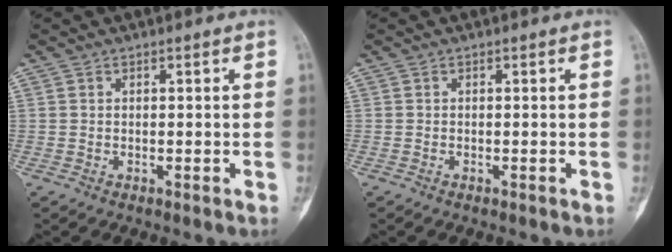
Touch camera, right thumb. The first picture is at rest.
{"total": 0.0}